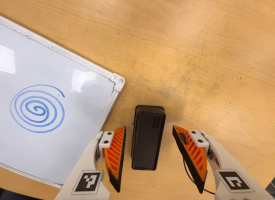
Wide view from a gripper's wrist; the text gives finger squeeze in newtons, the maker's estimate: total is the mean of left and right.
{"total": 0.0}